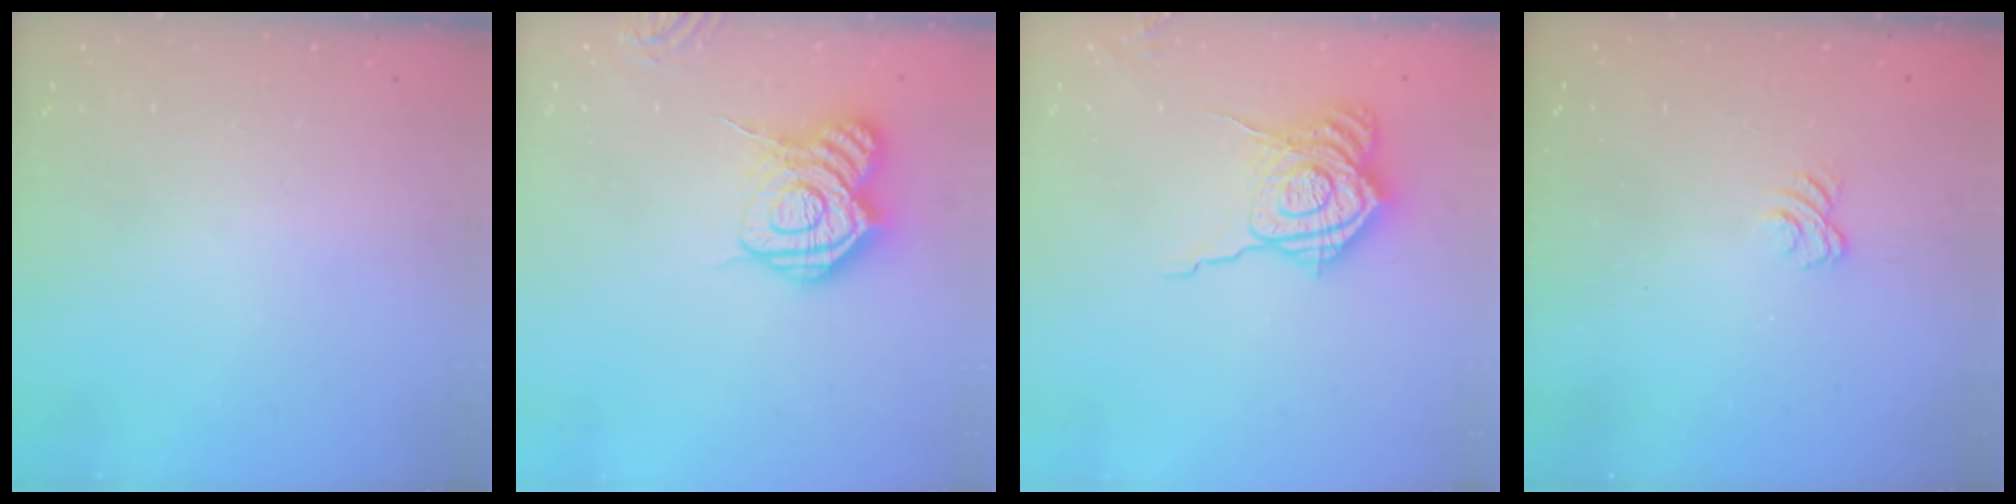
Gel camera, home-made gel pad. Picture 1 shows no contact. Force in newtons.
{"total": 16.3, "press": 16.3, "slide": 1.1}
{"total": 17.9, "press": 17.9, "slide": 0.8}
{"total": 4.5, "press": 4.2, "slide": 1.4}